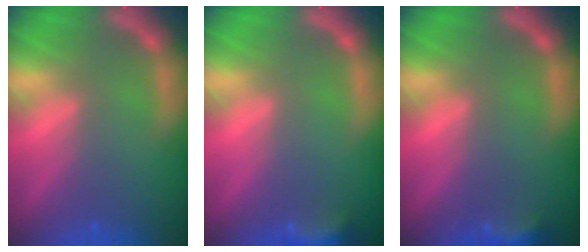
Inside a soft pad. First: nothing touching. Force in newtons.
{"total": 3.9}
{"total": 3.0}